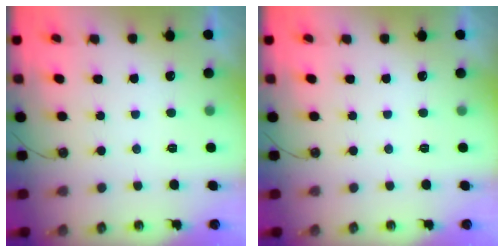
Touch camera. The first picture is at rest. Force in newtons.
{"total": 0.0}